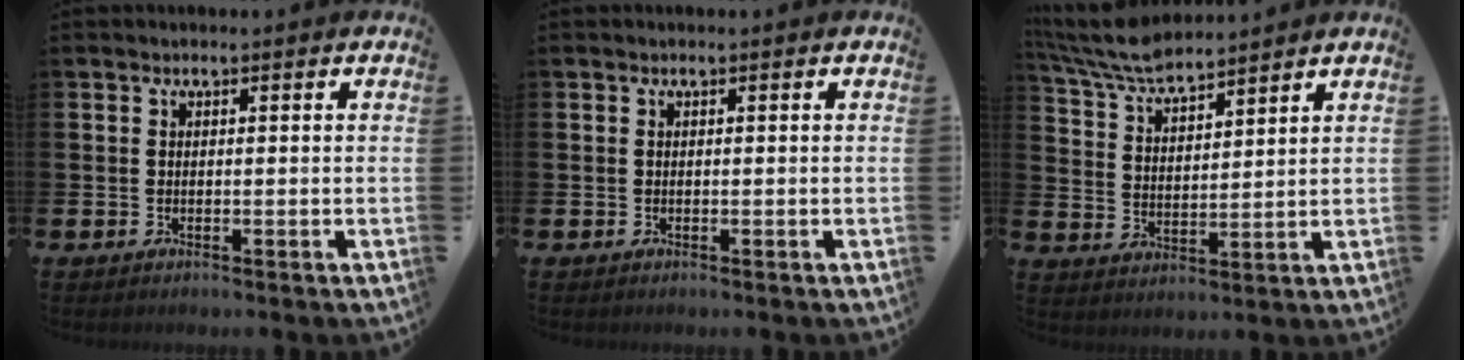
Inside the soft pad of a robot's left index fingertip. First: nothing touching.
{"total": 0.0}
{"total": 6.7, "force": [6.4, 1.0, 1.8], "torque": [-0.062, -0.033, 0.116]}